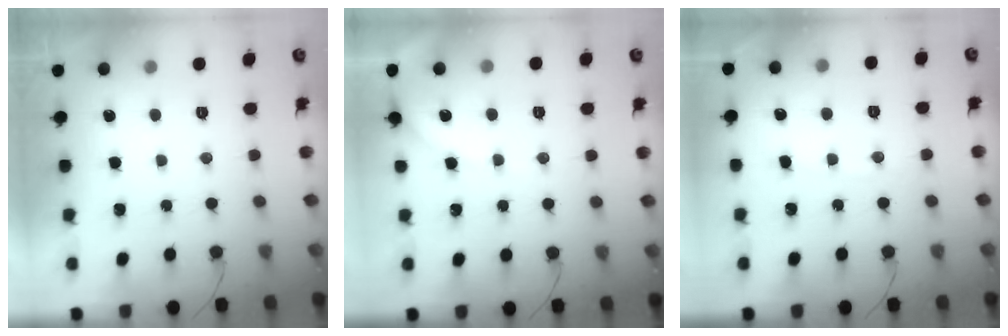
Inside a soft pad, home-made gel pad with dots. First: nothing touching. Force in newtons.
{"total": 3.1, "press": 3.1, "slide": 0.5}
{"total": 3.9, "press": 3.8, "slide": 0.6}